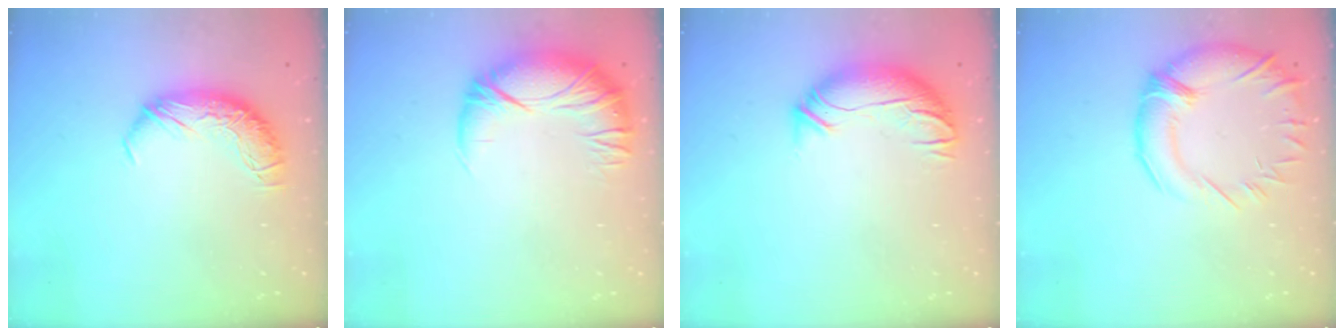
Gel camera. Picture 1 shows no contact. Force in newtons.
{"total": 2.7, "press": 0.9, "slide": 2.5}
{"total": 3.5, "press": 2.3, "slide": 2.6}
{"total": 5.9, "press": 4.1, "slide": 4.2}